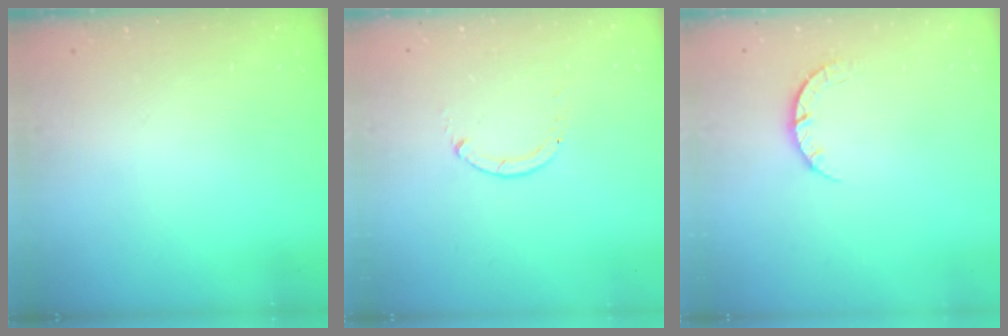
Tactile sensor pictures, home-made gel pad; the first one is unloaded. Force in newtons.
{"total": 0.0}
{"total": 4.0, "press": 4.0, "slide": 0.5}